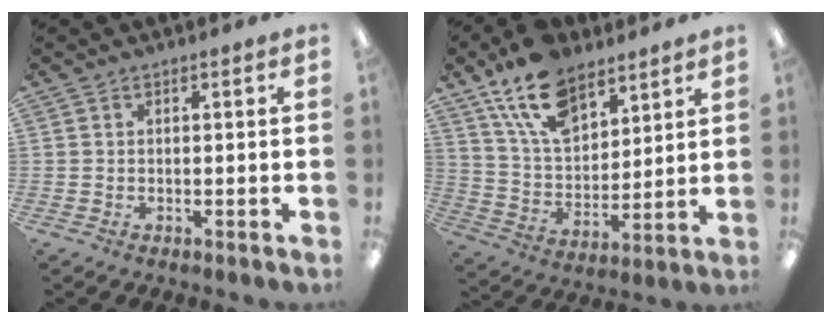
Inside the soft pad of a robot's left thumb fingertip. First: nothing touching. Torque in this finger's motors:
{"motor_torque": [2.29, 1.63, 1.66, -1.11, 0.15]}